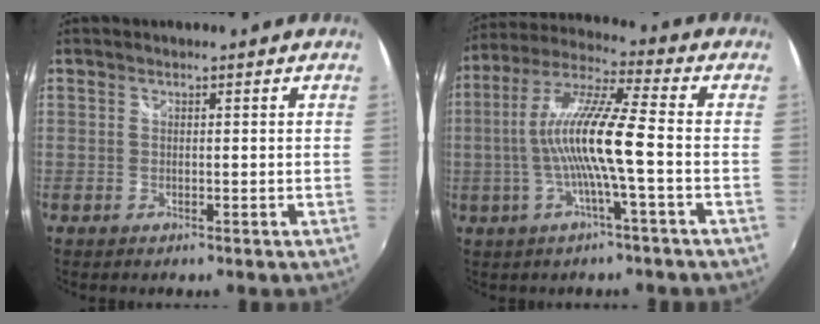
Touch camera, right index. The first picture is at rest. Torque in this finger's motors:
{"motor_torque": [1.60, -0.54, 1.05, 0.21]}